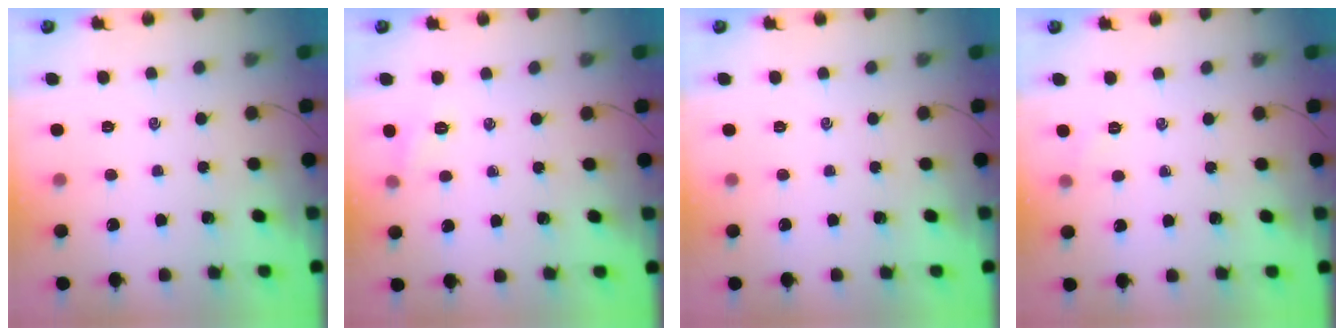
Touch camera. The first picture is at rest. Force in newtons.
{"total": 5.1, "press": 4.9, "slide": 1.4}
{"total": 0.0}
{"total": 3.4, "press": 3.3, "slide": 1.1}